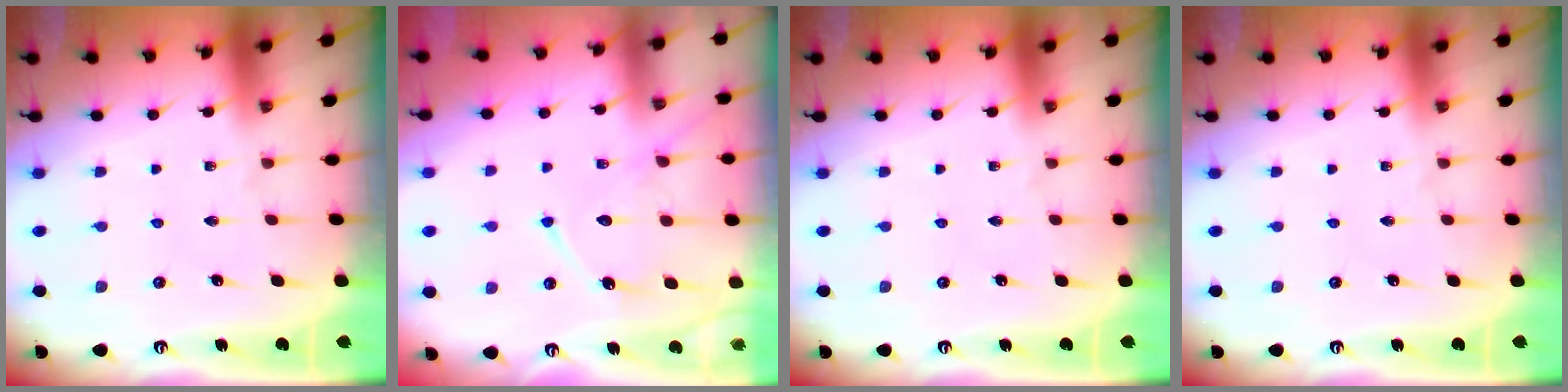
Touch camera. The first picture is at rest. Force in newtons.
{"total": 12.3, "press": 12.2, "slide": 1.1}
{"total": 0.0}
{"total": 0.0}